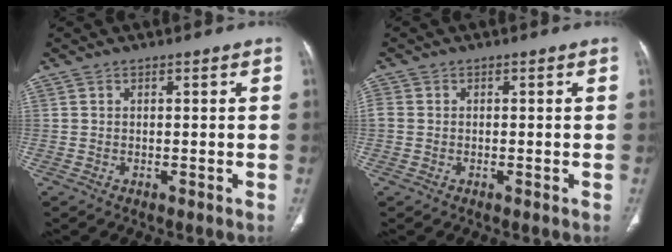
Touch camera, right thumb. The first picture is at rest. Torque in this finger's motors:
{"motor_torque": [0.01, 0.01, 0.55, -0.24, 0.01]}